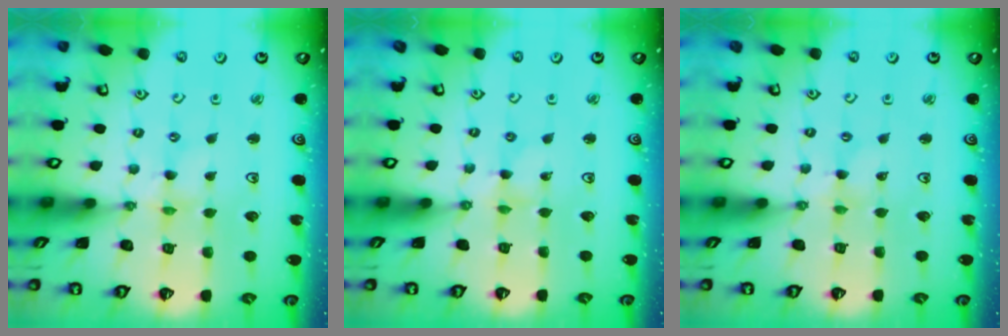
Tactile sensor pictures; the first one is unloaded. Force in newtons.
{"total": 0.0}
{"total": 0.0}